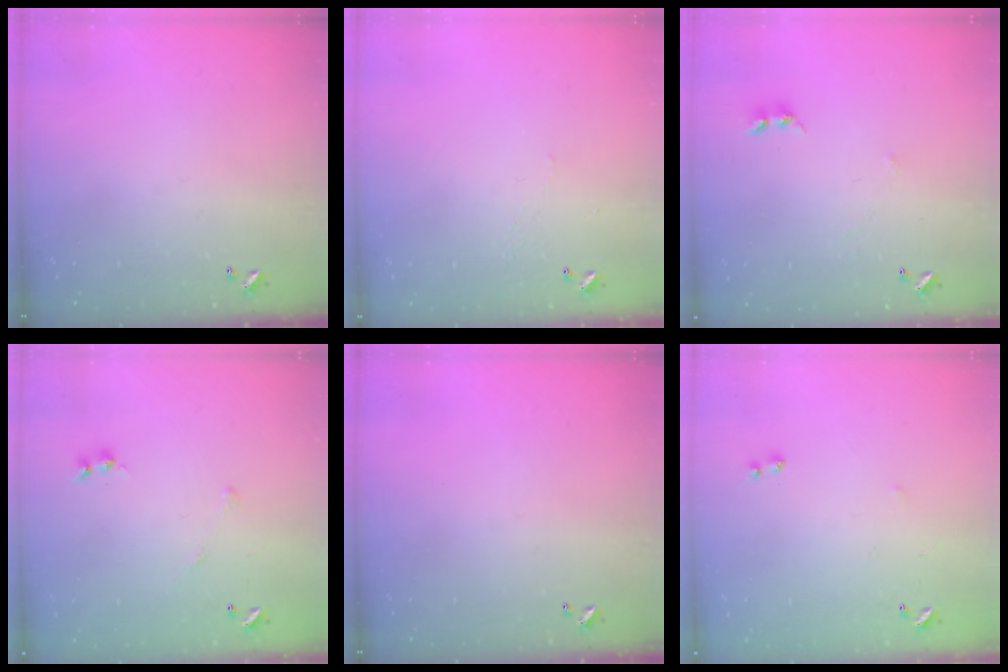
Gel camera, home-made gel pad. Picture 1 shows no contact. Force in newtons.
{"total": 2.1, "press": 2.1, "slide": 0.6}
{"total": 2.3, "press": 2.3, "slide": 0.3}
{"total": 5.0, "press": 4.9, "slide": 0.9}
{"total": 0.0}
{"total": 7.4, "press": 7.3, "slide": 0.6}